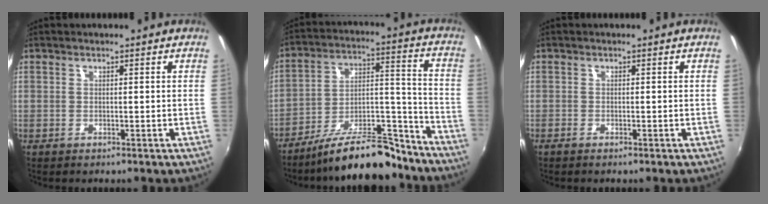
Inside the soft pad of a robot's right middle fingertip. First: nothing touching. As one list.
[{"total": 18.5, "force": [-15.1, 5.0, 9.3], "torque": [-0.153, 0.021, -0.224]}, {"total": 0.8, "force": [-0.7, 0.0, 0.4], "torque": [-0.008, -0.003, -0.015]}]